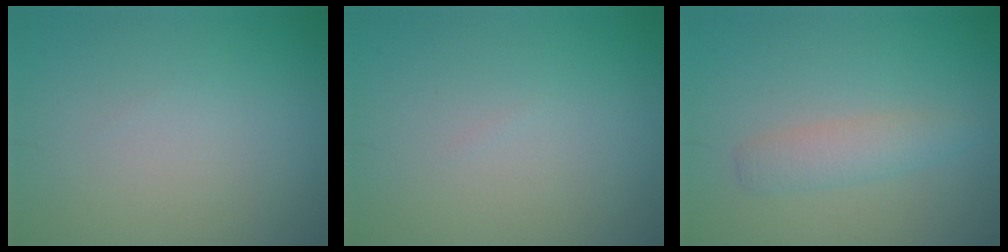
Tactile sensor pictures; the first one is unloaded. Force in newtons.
{"total": 0.0}
{"total": 2.3, "press": 2.3, "slide": 0.0}